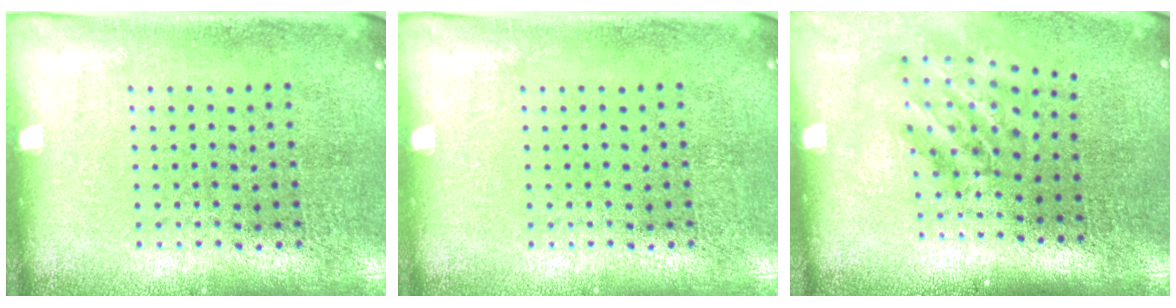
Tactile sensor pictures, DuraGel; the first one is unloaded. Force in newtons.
{"total": 0.0}
{"total": 1.9, "press": 1.2, "slide": 1.4}